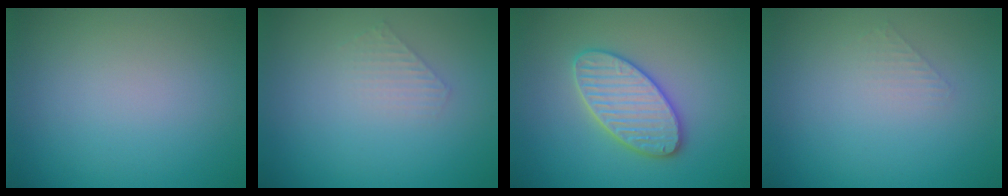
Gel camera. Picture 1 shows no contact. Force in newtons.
{"total": 1.3, "press": 1.3, "slide": 0.2}
{"total": 4.4, "press": 4.3, "slide": 0.5}
{"total": 1.0, "press": 1.0, "slide": 0.1}